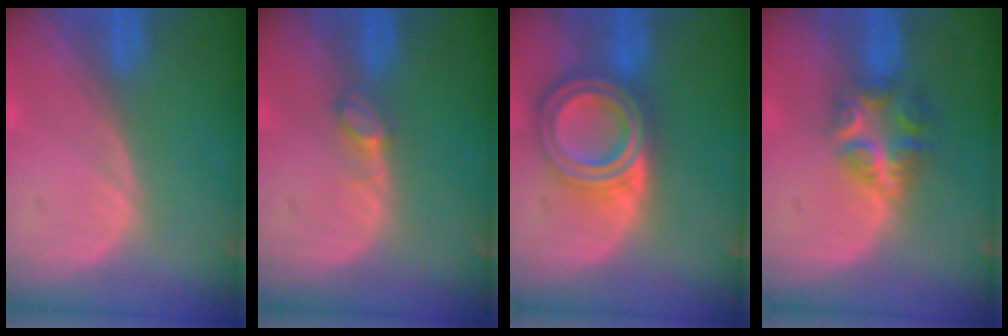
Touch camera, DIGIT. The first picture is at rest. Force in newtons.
{"total": 2.0, "press": 1.9, "slide": 0.2}
{"total": 7.8, "press": 7.8, "slide": 0.5}
{"total": 6.1, "press": 5.4, "slide": 2.8}